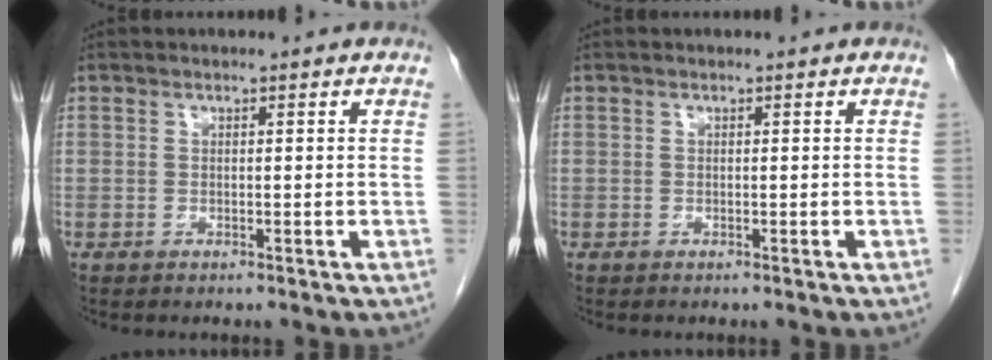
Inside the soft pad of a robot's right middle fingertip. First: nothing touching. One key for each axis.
{"total": 0.0}